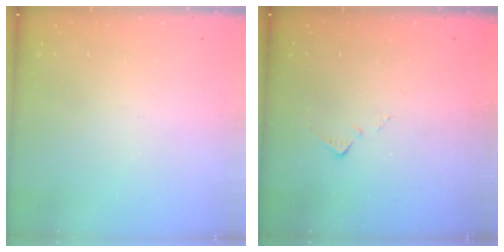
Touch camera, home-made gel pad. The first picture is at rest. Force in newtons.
{"total": 6.7, "press": 6.6, "slide": 0.8}